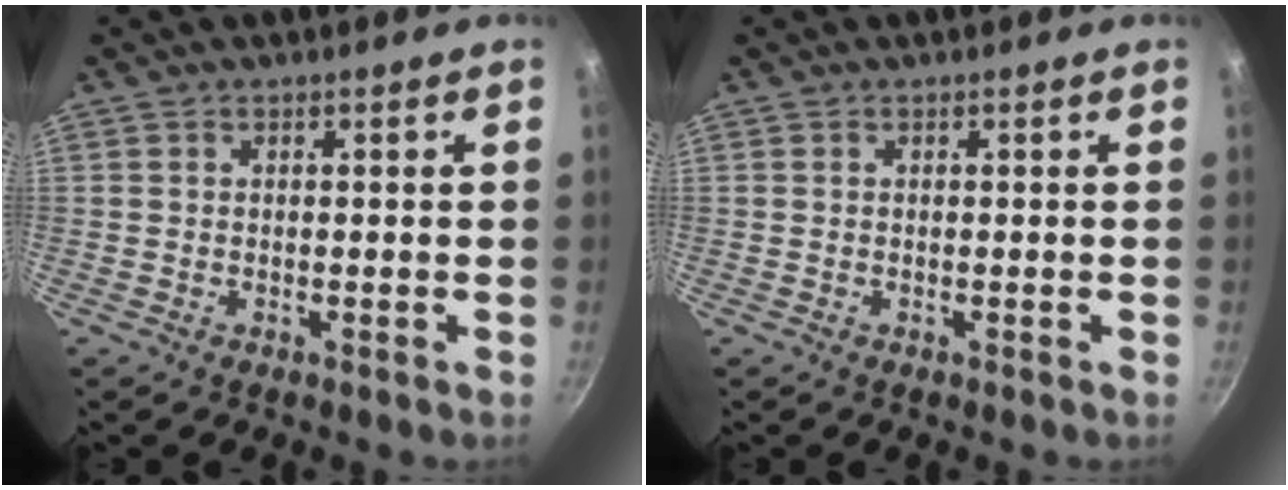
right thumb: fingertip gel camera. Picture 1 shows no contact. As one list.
[{"total": 0.0}]